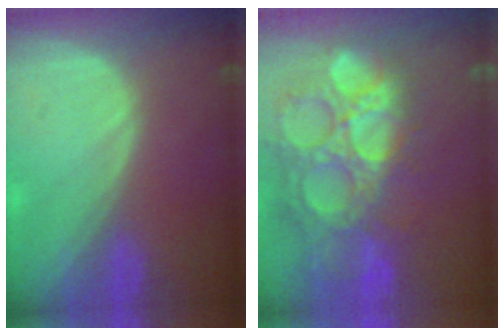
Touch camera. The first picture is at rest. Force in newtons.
{"total": 15.4, "press": 12.8, "slide": 8.7}